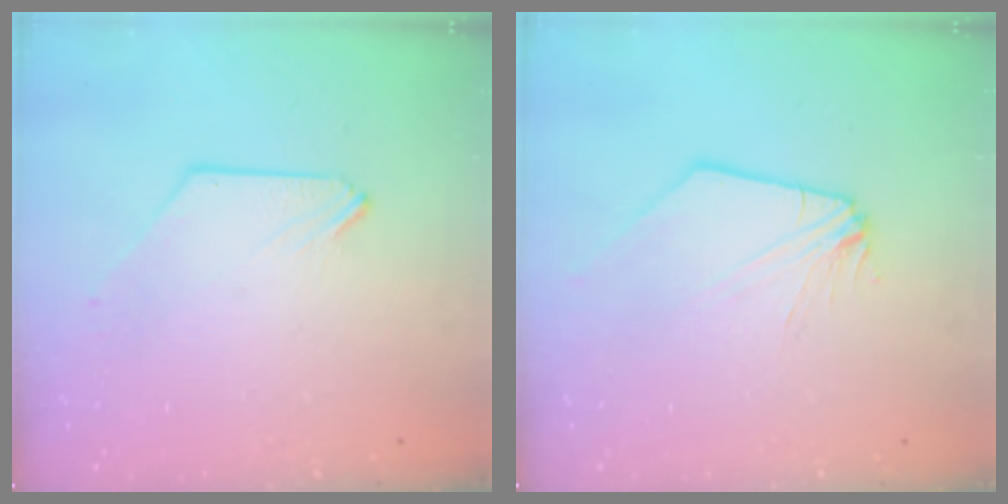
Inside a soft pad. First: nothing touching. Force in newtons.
{"total": 0.0}